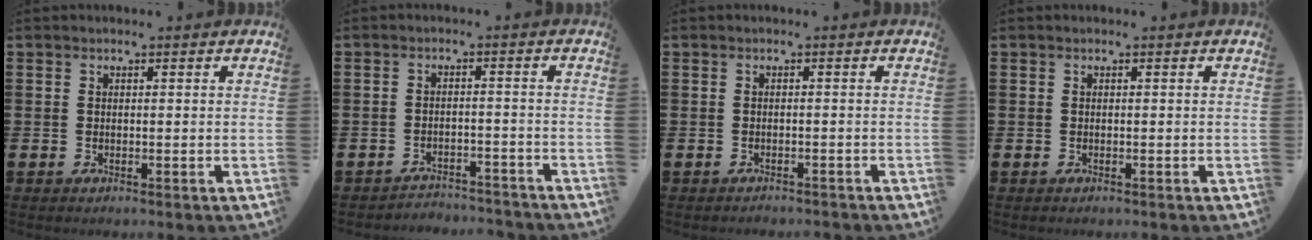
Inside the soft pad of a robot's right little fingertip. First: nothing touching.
{"total": 2.5, "force": [-2.5, 0.2, -0.2], "torque": [-0.005, 0.004, -0.055]}
{"total": 0.8, "force": [-0.8, 0.0, -0.1], "torque": [-0.001, 0.000, -0.016]}
{"total": 0.0}